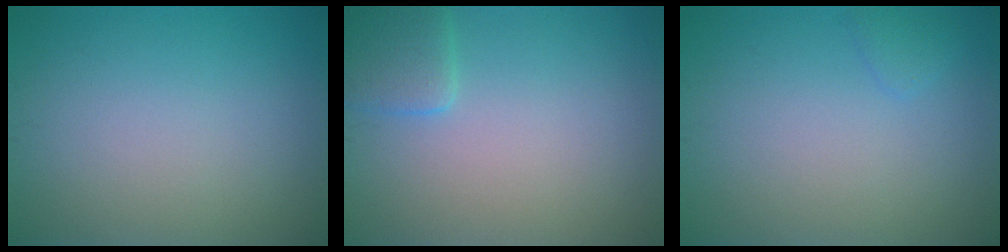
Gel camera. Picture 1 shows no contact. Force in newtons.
{"total": 2.4, "press": 2.4, "slide": 0.3}
{"total": 0.9, "press": 0.9, "slide": 0.1}